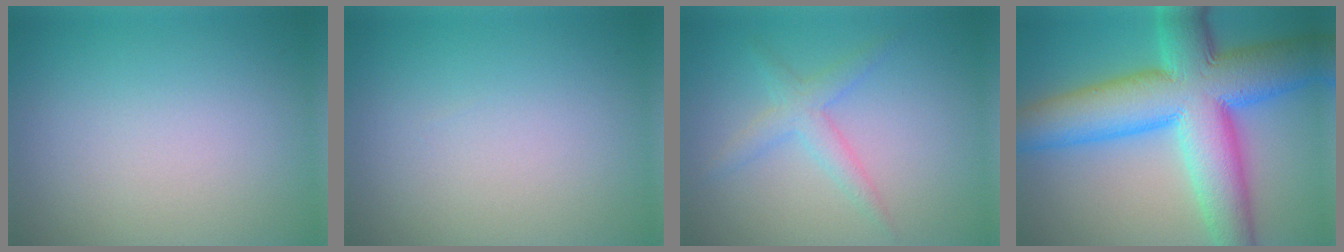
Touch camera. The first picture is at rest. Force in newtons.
{"total": 0.0}
{"total": 2.4, "press": 2.4, "slide": 0.1}
{"total": 13.7, "press": 13.7, "slide": 0.2}